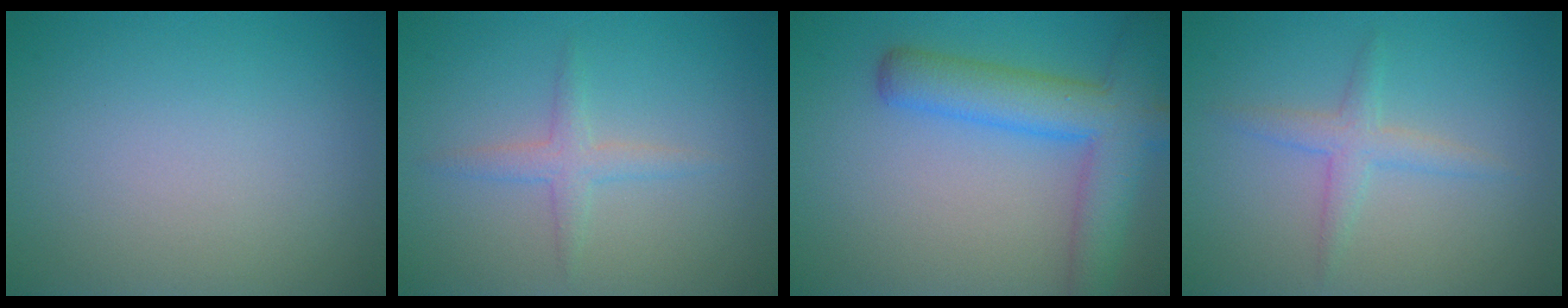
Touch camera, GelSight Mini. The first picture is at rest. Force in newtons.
{"total": 1.8, "press": 1.8, "slide": 0.1}
{"total": 6.6, "press": 6.6, "slide": 0.4}
{"total": 2.2, "press": 2.2, "slide": 0.1}